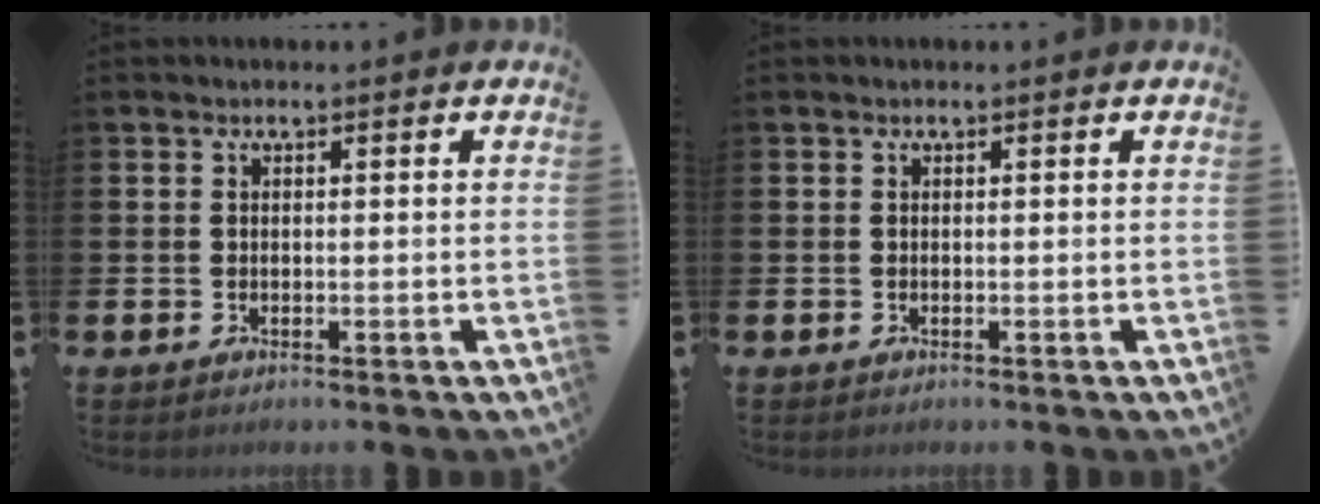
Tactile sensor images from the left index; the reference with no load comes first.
{"total": 0.0}